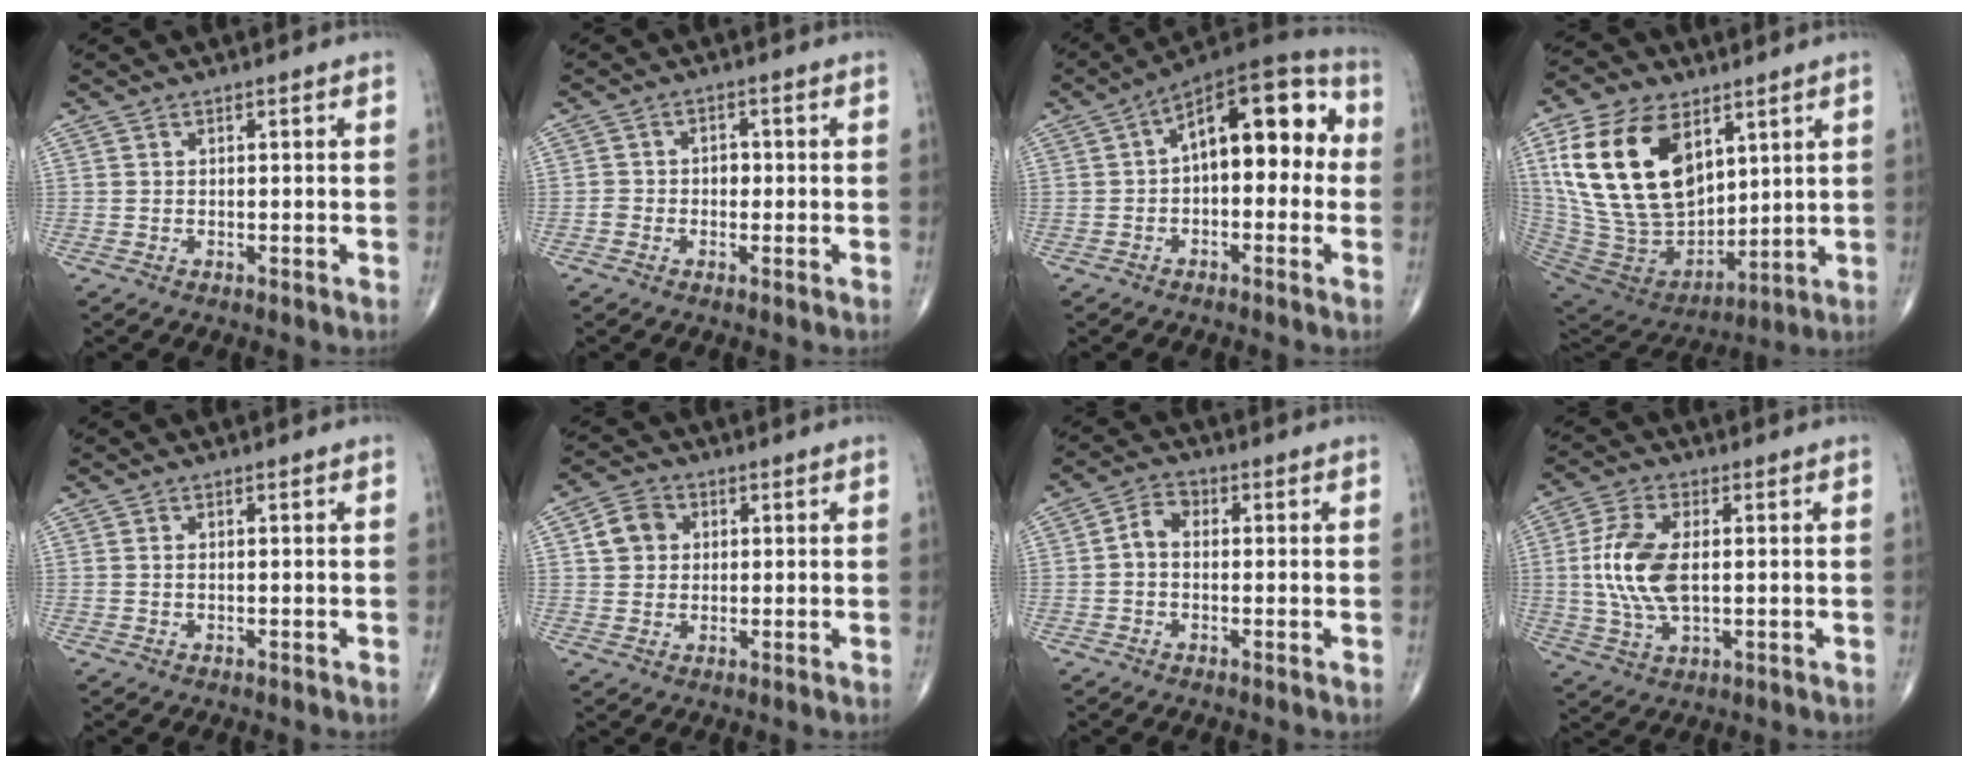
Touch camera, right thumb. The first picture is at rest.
{"total": 2.6, "force": [-0.5, 2.2, 1.4], "torque": [-0.010, 0.013, -0.011]}
{"total": 16.1, "force": [1.4, 8.2, 13.8], "torque": [-0.164, 0.043, 0.010]}
{"total": 24.2, "force": [9.0, 14.8, 16.9], "torque": [-0.313, -0.037, 0.181]}
{"total": 0.0}
{"total": 5.5, "force": [1.1, 4.7, 2.6], "torque": [-0.033, 0.006, 0.013]}
{"total": 3.8, "force": [-0.1, 2.8, 2.6], "torque": [-0.040, 0.016, -0.010]}
{"total": 11.3, "force": [0.7, 5.7, 9.8], "torque": [-0.211, -0.001, 0.016]}